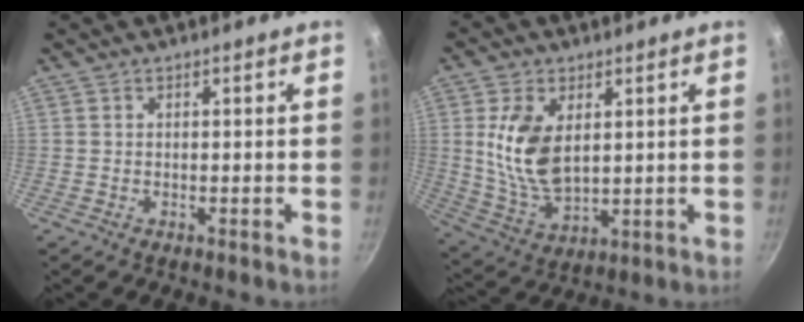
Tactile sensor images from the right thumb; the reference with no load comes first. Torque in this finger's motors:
{"motor_torque": [-0.59, 1.08, 1.35, 0.19, 0.08]}